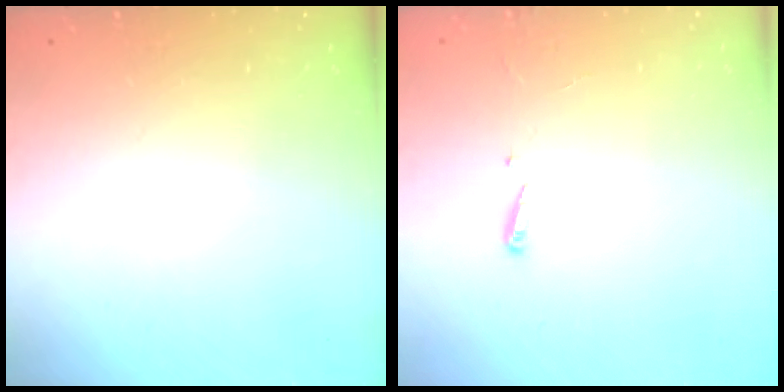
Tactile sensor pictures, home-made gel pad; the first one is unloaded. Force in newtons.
{"total": 2.4, "press": 2.4, "slide": 0.2}